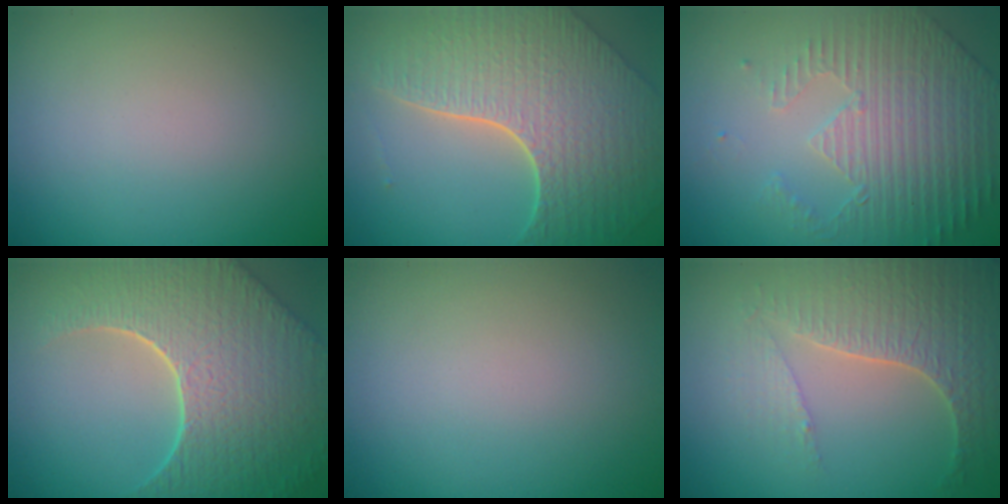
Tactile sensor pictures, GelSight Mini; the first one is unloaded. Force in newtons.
{"total": 8.2, "press": 5.9, "slide": 5.7}
{"total": 4.4, "press": 3.3, "slide": 3.0}
{"total": 8.8, "press": 6.2, "slide": 6.2}
{"total": 0.0}
{"total": 4.2, "press": 4.0, "slide": 1.3}